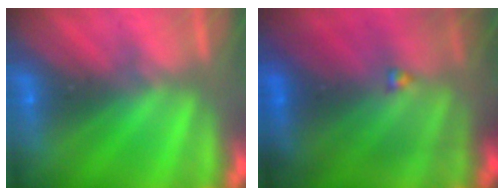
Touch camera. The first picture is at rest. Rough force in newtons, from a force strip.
{"total": 10.6}